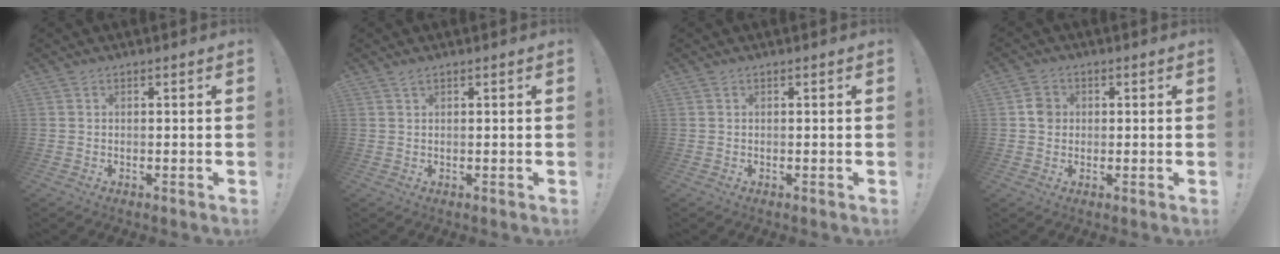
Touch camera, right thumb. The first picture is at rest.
{"total": 1.1, "force": [0.7, 0.1, 0.8], "torque": [-0.015, 0.000, 0.012]}
{"total": 0.0}
{"total": 3.8, "force": [0.1, 3.5, 1.6], "torque": [-0.012, 0.003, 0.000]}